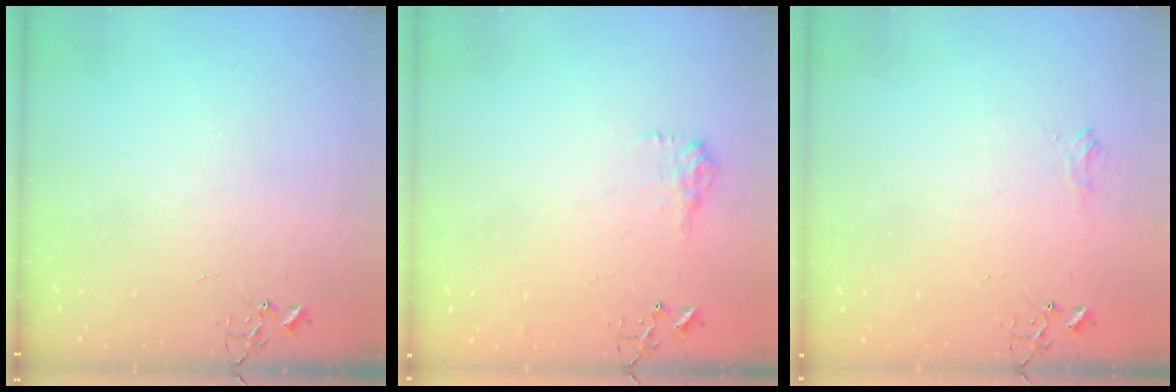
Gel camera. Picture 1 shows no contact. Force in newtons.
{"total": 8.9, "press": 8.9, "slide": 0.3}
{"total": 7.1, "press": 7.1, "slide": 0.8}